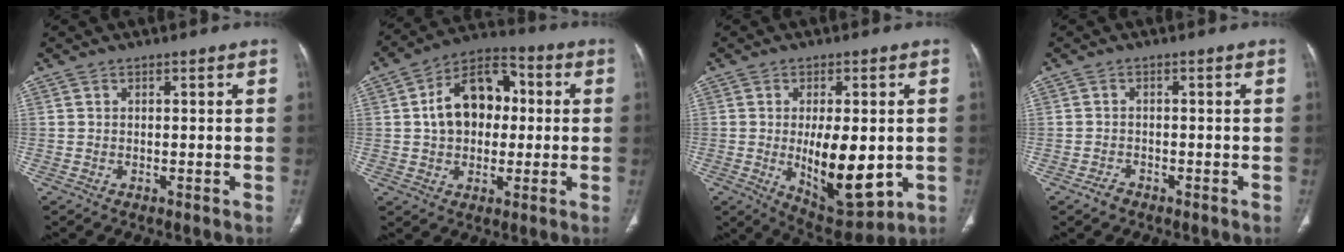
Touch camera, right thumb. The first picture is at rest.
{"total": 14.4, "force": [1.3, 10.1, 10.2], "torque": [-0.131, 0.027, 0.012]}
{"total": 14.3, "force": [-1.8, 6.4, 12.6], "torque": [-0.172, -0.020, -0.010]}
{"total": 1.8, "force": [-1.3, 1.1, 0.6], "torque": [-0.016, 0.008, -0.022]}